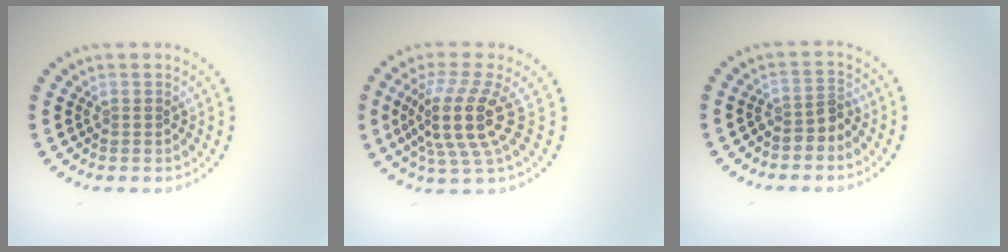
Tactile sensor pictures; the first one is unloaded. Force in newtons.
{"total": 5.0, "press": 3.7, "slide": 3.4}
{"total": 1.9, "press": 1.4, "slide": 1.3}